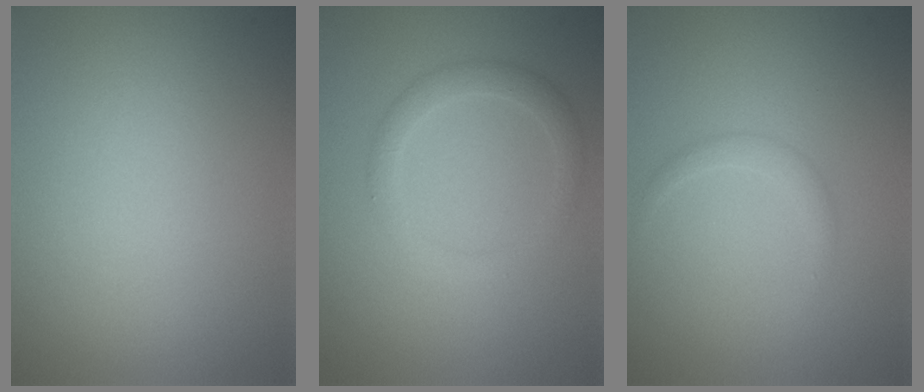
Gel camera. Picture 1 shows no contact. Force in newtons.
{"total": 2.1, "press": 2.1, "slide": 0.1}
{"total": 1.1, "press": 1.1, "slide": 0.1}